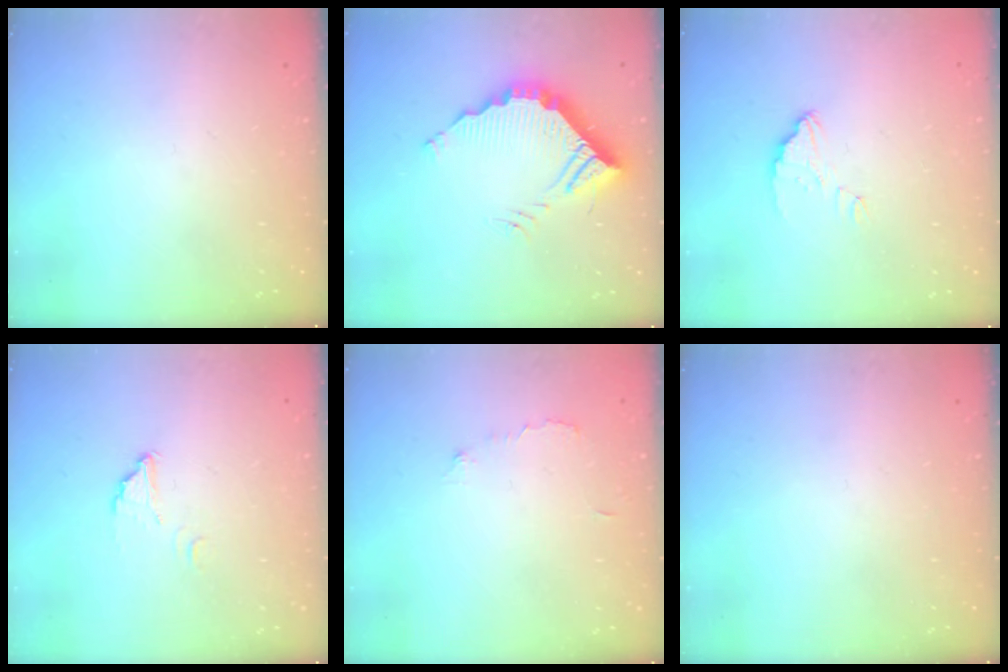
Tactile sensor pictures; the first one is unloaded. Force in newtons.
{"total": 13.4, "press": 13.4, "slide": 0.3}
{"total": 3.5, "press": 3.4, "slide": 0.3}
{"total": 4.7, "press": 4.7, "slide": 0.3}
{"total": 5.5, "press": 5.5, "slide": 0.2}
{"total": 0.0}